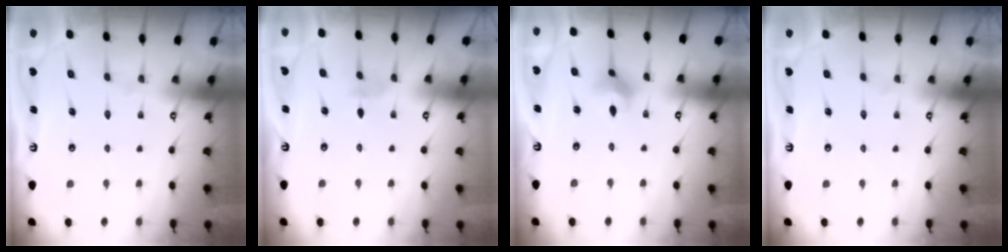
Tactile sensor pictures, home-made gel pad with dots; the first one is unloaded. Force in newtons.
{"total": 2.8, "press": 2.7, "slide": 0.6}
{"total": 3.4, "press": 3.4, "slide": 0.5}
{"total": 0.0}